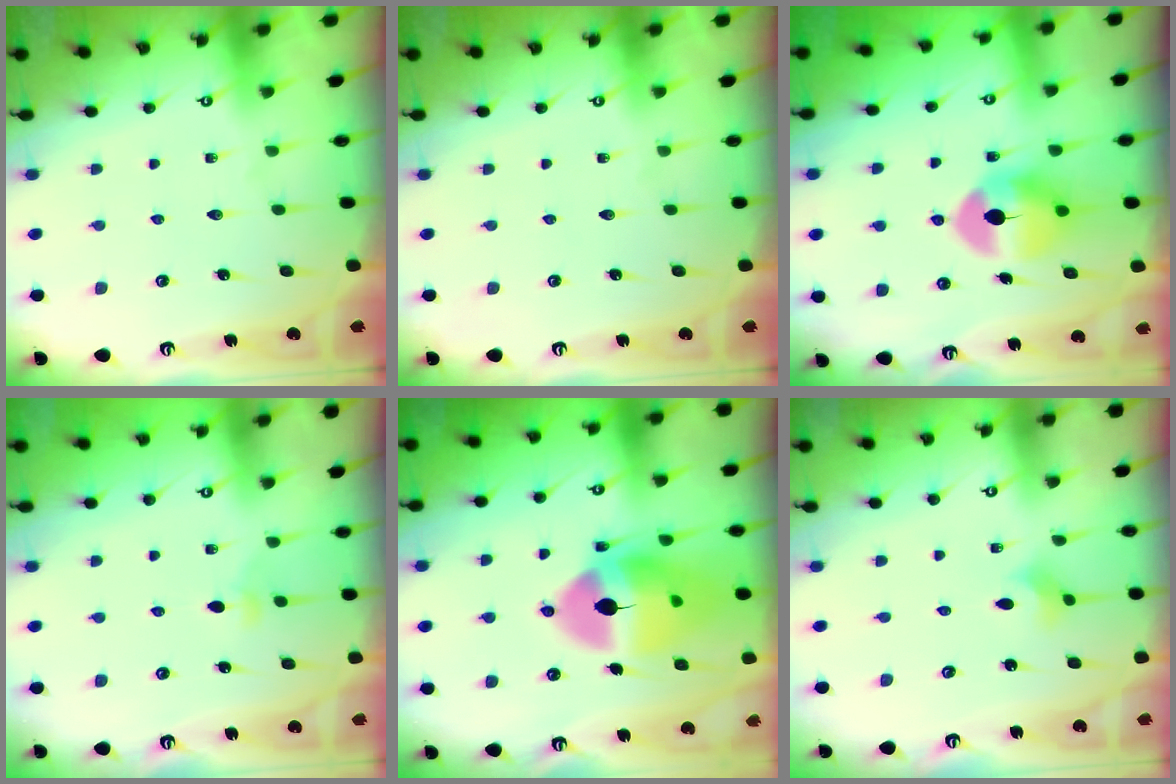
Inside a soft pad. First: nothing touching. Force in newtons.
{"total": 0.0}
{"total": 8.2, "press": 8.1, "slide": 1.3}
{"total": 3.0, "press": 2.9, "slide": 0.8}
{"total": 18.1, "press": 17.9, "slide": 2.2}
{"total": 2.3, "press": 2.3, "slide": 0.5}